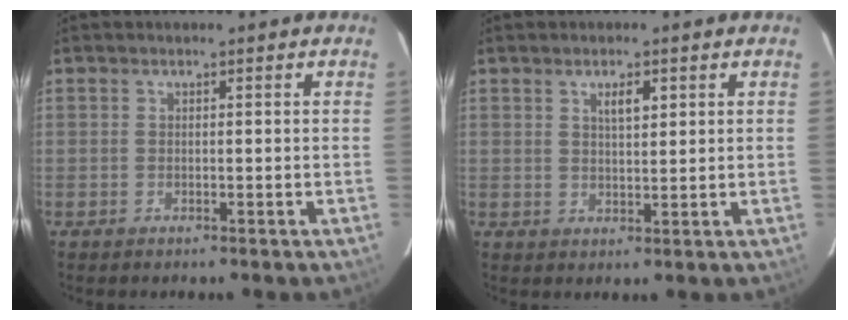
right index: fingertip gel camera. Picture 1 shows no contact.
{"total": 3.1, "force": [1.4, 1.1, 2.5], "torque": [-0.040, 0.003, 0.025]}